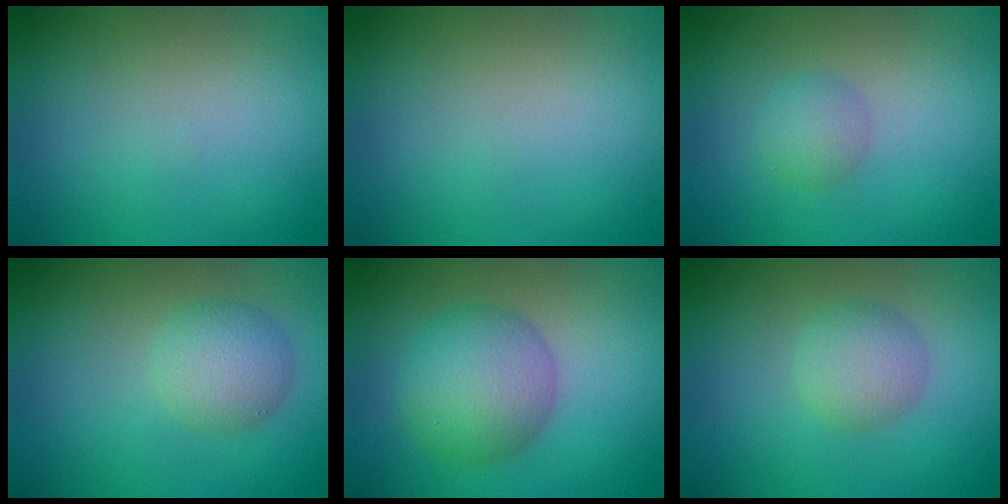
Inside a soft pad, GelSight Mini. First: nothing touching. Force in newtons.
{"total": 0.0}
{"total": 1.7, "press": 1.7, "slide": 0.0}
{"total": 3.1, "press": 3.1, "slide": 0.1}
{"total": 5.4, "press": 5.4, "slide": 0.1}
{"total": 2.7, "press": 2.7, "slide": 0.1}